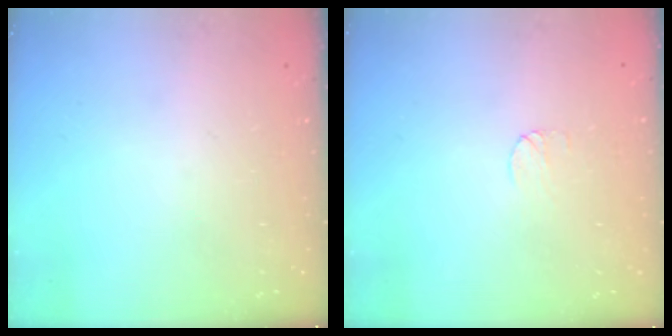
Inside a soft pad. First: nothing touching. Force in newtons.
{"total": 4.9, "press": 4.8, "slide": 0.4}